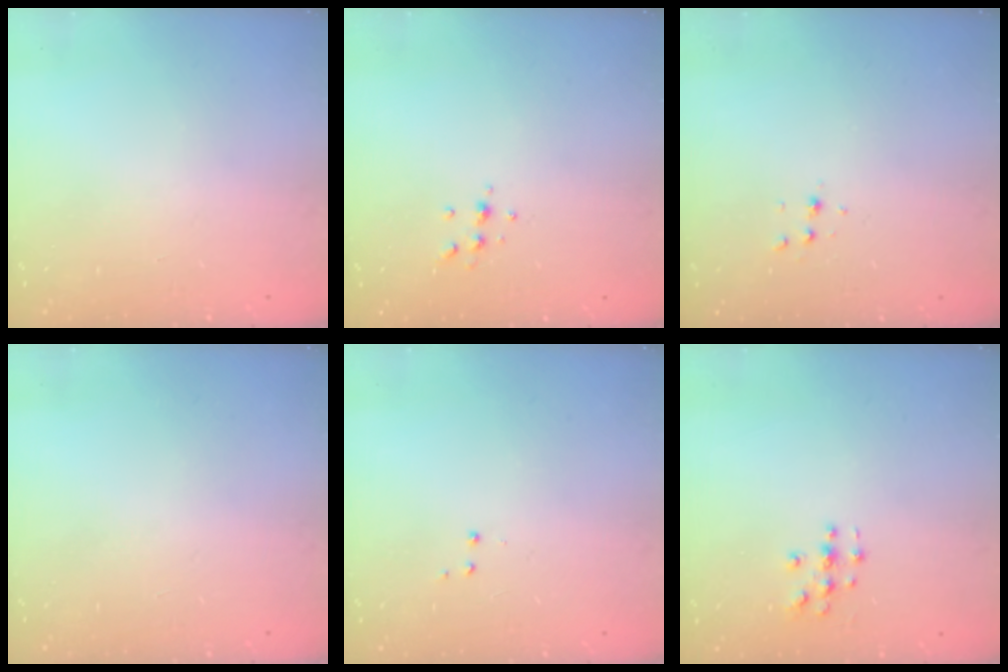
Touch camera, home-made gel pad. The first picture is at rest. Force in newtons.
{"total": 5.4, "press": 5.4, "slide": 0.7}
{"total": 3.8, "press": 3.7, "slide": 1.1}
{"total": 0.0}
{"total": 2.8, "press": 2.7, "slide": 0.5}
{"total": 3.2, "press": 3.2, "slide": 0.1}